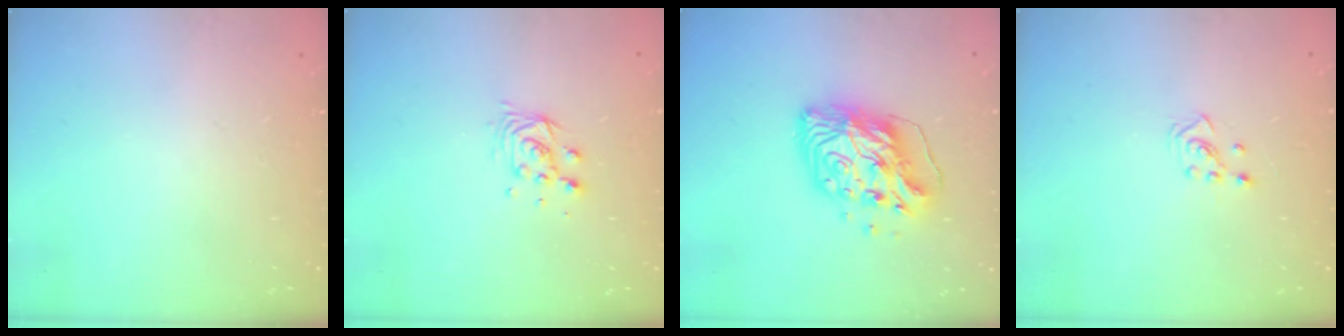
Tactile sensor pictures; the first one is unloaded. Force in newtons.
{"total": 6.4, "press": 6.4, "slide": 0.3}
{"total": 14.5, "press": 14.4, "slide": 1.8}
{"total": 2.3, "press": 2.2, "slide": 0.8}